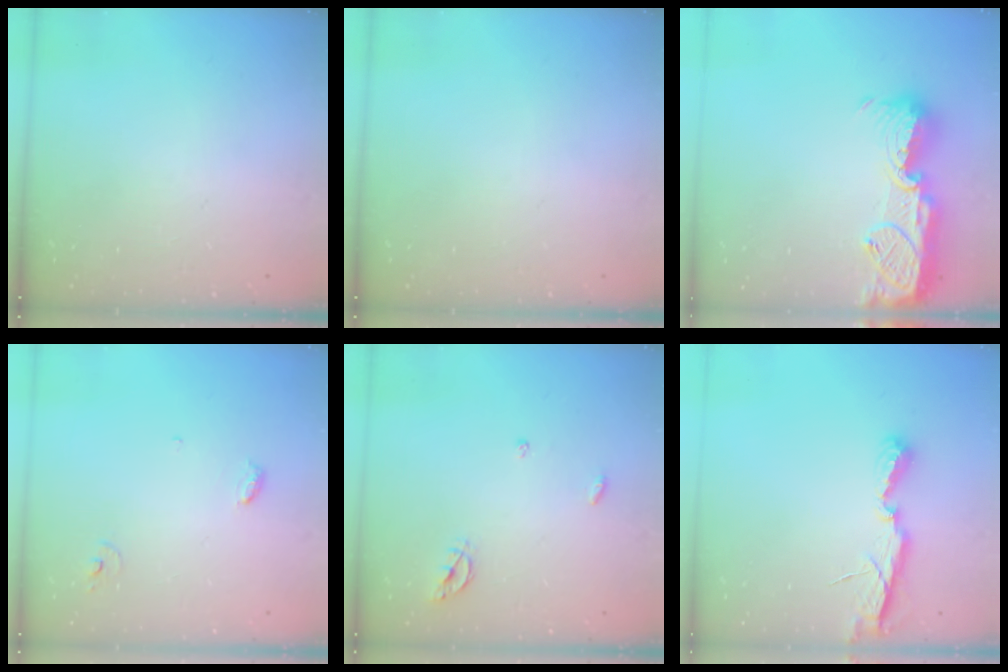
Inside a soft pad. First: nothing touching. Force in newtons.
{"total": 0.0}
{"total": 14.9, "press": 14.9, "slide": 1.0}
{"total": 3.8, "press": 3.8, "slide": 0.3}
{"total": 5.5, "press": 5.5, "slide": 0.2}
{"total": 6.9, "press": 6.9, "slide": 0.1}